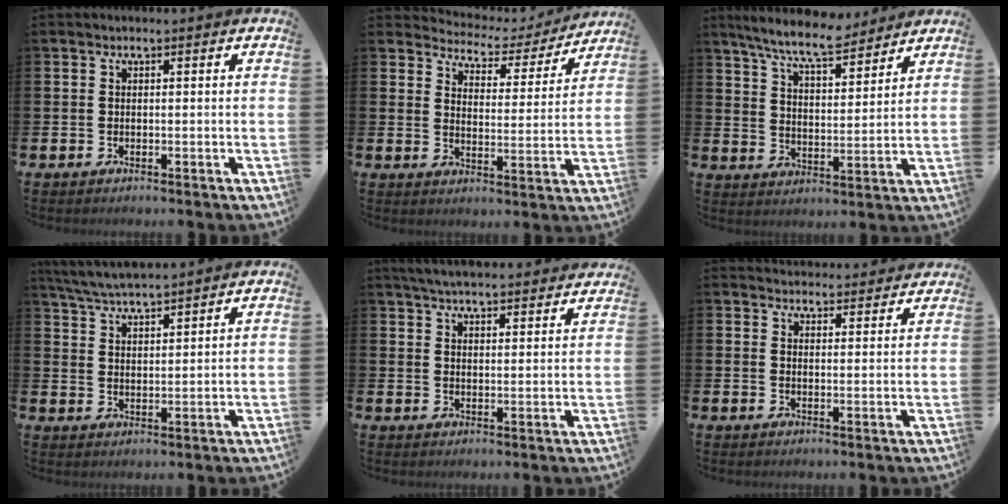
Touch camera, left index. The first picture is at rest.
{"total": 4.1, "force": [3.8, 1.4, 0.3], "torque": [-0.026, -0.038, 0.057]}
{"total": 8.4, "force": [7.7, 1.2, 3.1], "torque": [-0.088, -0.032, 0.139]}
{"total": 5.5, "force": [5.4, 0.2, 1.0], "torque": [-0.041, -0.024, 0.098]}
{"total": 5.3, "force": [5.2, 0.4, 0.9], "torque": [-0.029, -0.026, 0.094]}
{"total": 3.8, "force": [3.7, 0.7, -0.1], "torque": [0.004, -0.024, 0.067]}